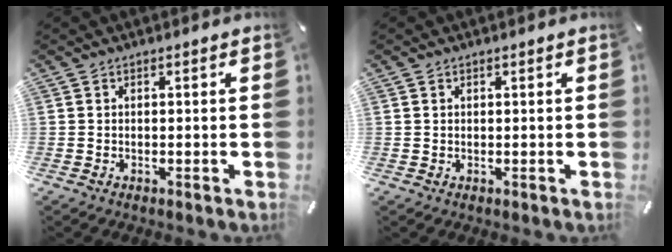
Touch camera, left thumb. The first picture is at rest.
{"total": 0.6, "force": [0.2, 0.4, 0.4], "torque": [-0.010, 0.002, 0.004]}